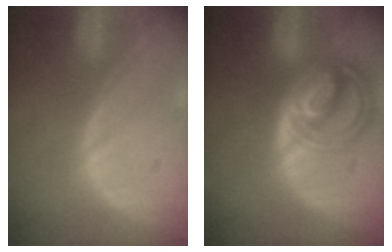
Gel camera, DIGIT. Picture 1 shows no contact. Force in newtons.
{"total": 8.7, "press": 7.5, "slide": 4.4}